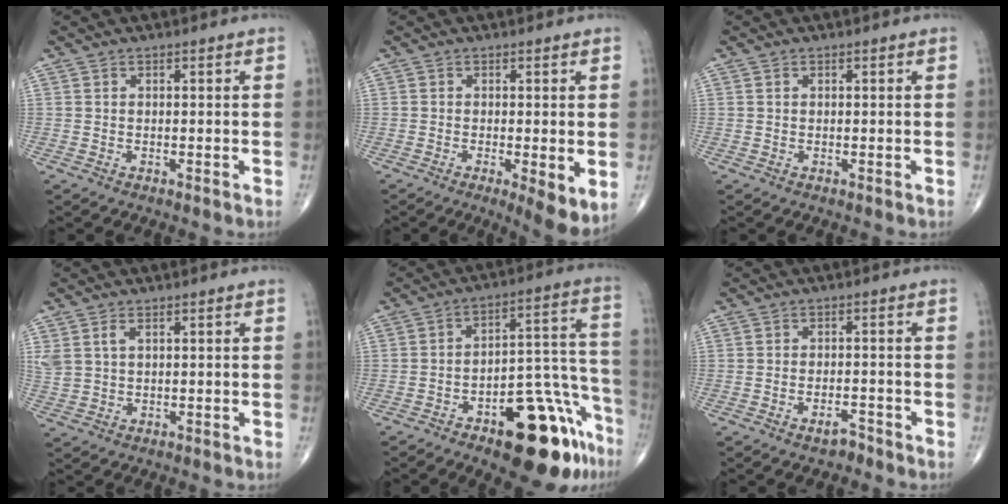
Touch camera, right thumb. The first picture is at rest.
{"total": 6.0, "force": [-1.2, 1.5, 5.7], "torque": [-0.090, -0.020, -0.021]}
{"total": 0.0}
{"total": 4.2, "force": [1.6, 2.5, 2.9], "torque": [-0.076, 0.007, 0.041]}
{"total": 19.8, "force": [-11.5, 7.8, 14.1], "torque": [-0.120, 0.099, -0.158]}
{"total": 2.6, "force": [-2.0, 1.1, 1.2], "torque": [-0.016, 0.012, -0.032]}